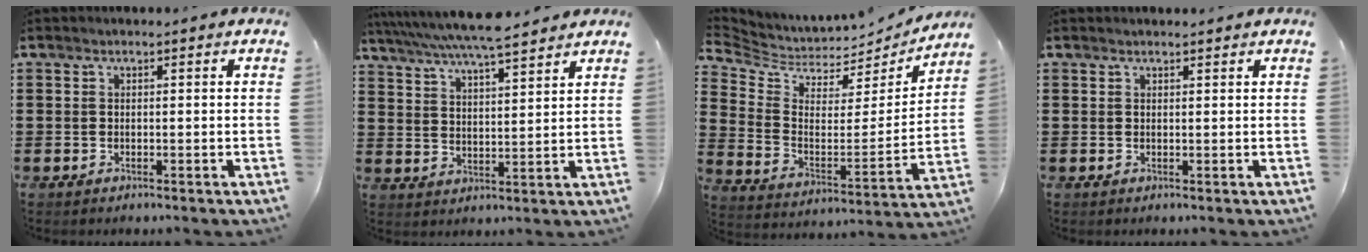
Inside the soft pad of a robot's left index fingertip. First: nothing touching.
{"total": 6.3, "force": [5.8, -0.2, 2.4], "torque": [-0.067, -0.029, 0.101]}
{"total": 5.0, "force": [4.7, 1.4, 1.1], "torque": [-0.055, -0.048, 0.079]}
{"total": 0.7, "force": [0.7, 0.0, 0.2], "torque": [-0.005, -0.001, 0.014]}